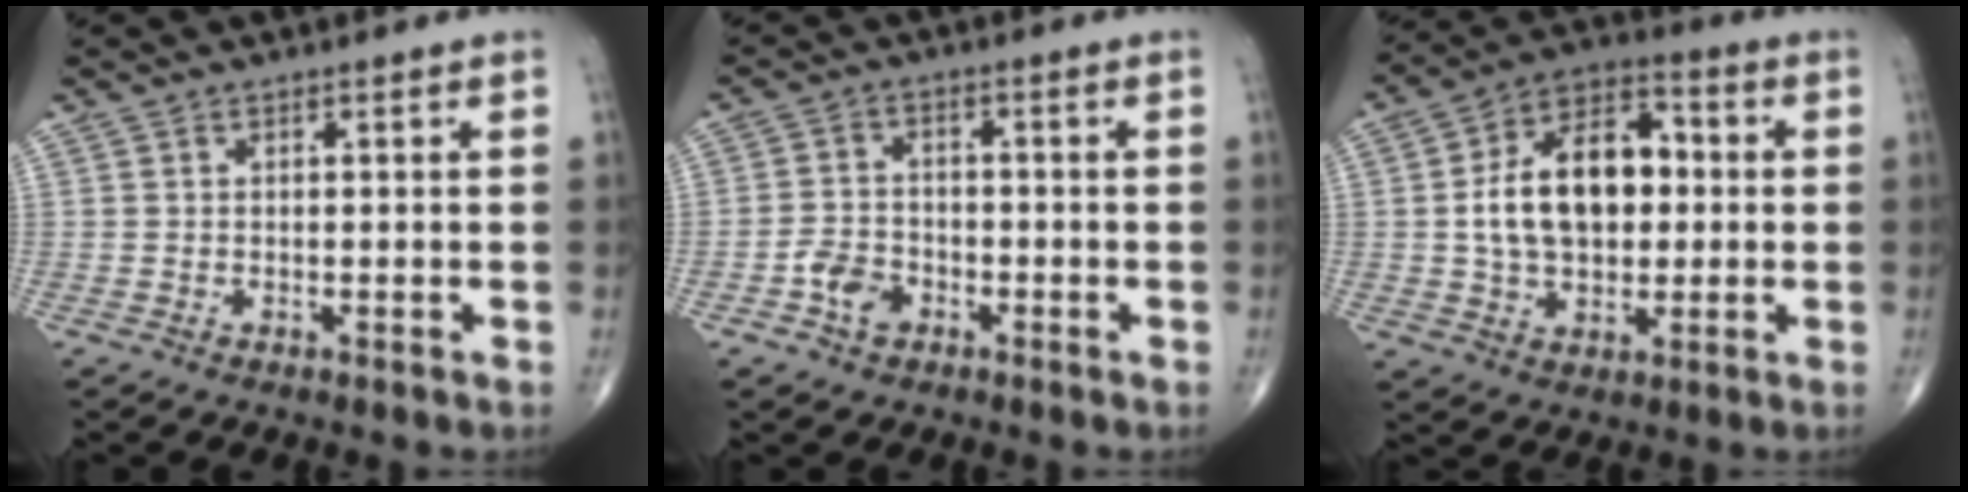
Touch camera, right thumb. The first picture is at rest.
{"total": 4.8, "force": [-2.4, 3.4, 2.4], "torque": [-0.034, 0.019, -0.046]}
{"total": 16.4, "force": [0.9, 10.6, 12.6], "torque": [-0.185, 0.027, 0.011]}